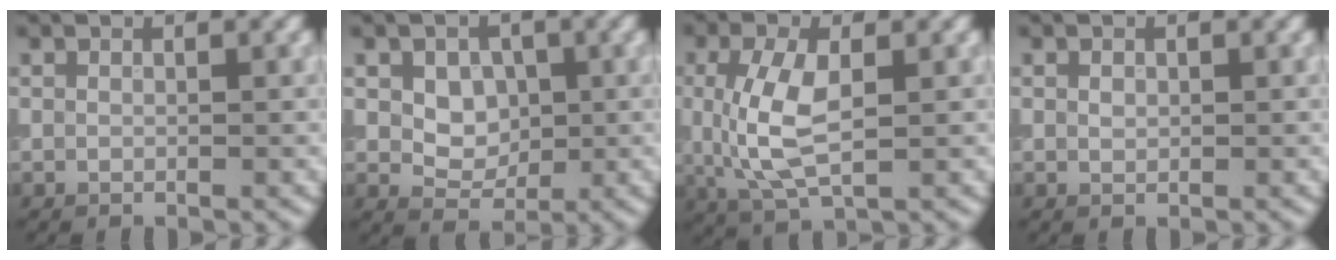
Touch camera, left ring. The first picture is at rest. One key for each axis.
{"total": 3.2, "fx": 0.4, "fy": 2.5, "fz": 2.0, "tx": -0.027, "ty": -0.003, "tz": 0.005}
{"total": 6.2, "fx": 0.2, "fy": 3.0, "fz": 5.5, "tx": -0.131, "ty": -0.002, "tz": 0.008}
{"total": 0.7, "fx": 0.2, "fy": 0.5, "fz": 0.4, "tx": -0.007, "ty": 0.000, "tz": 0.003}